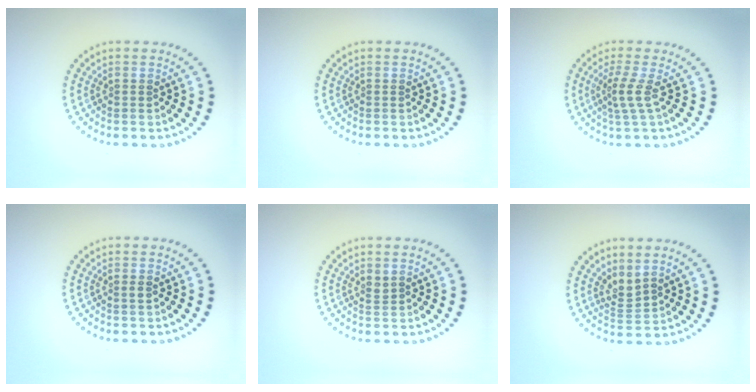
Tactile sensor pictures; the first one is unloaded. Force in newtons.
{"total": 0.0}
{"total": 2.2, "press": 1.5, "slide": 1.6}
{"total": 0.5, "press": 0.3, "slide": 0.4}
{"total": 0.7, "press": 0.6, "slide": 0.4}
{"total": 2.1, "press": 1.4, "slide": 1.5}